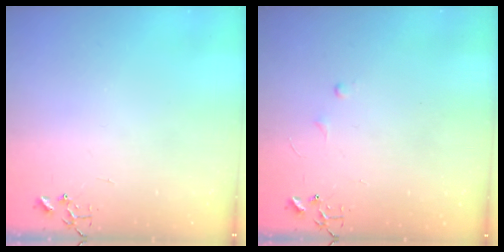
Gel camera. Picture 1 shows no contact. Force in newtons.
{"total": 3.4, "press": 3.4, "slide": 0.5}